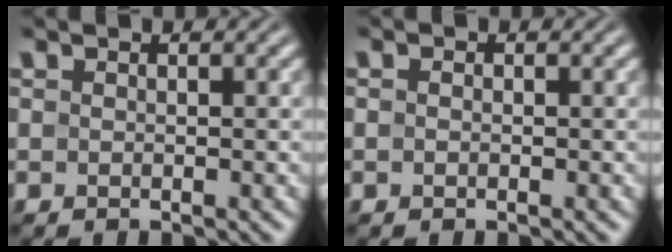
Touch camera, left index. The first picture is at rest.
{"total": 0.6, "force": [0.0, 0.4, 0.4], "torque": [-0.007, -0.002, 0.000]}